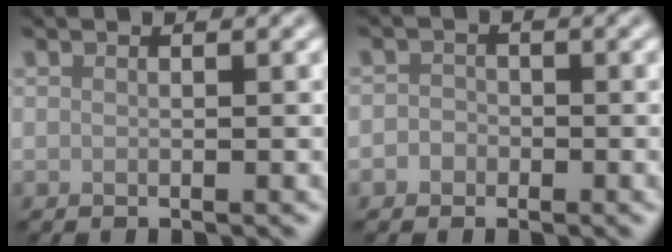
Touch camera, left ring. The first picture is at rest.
{"total": 1.3, "force": [-0.6, 1.2, 0.2], "torque": [0.009, 0.000, -0.016]}